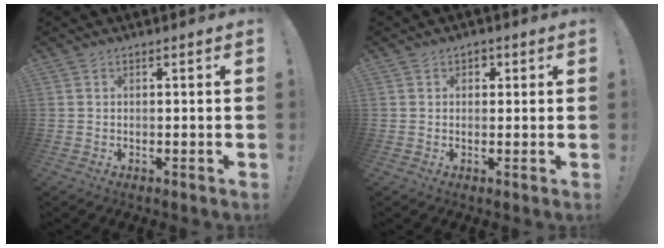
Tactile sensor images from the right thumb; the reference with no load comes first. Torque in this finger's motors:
{"motor_torque": [0.03, 0.28, 0.14, -0.03, -0.03]}